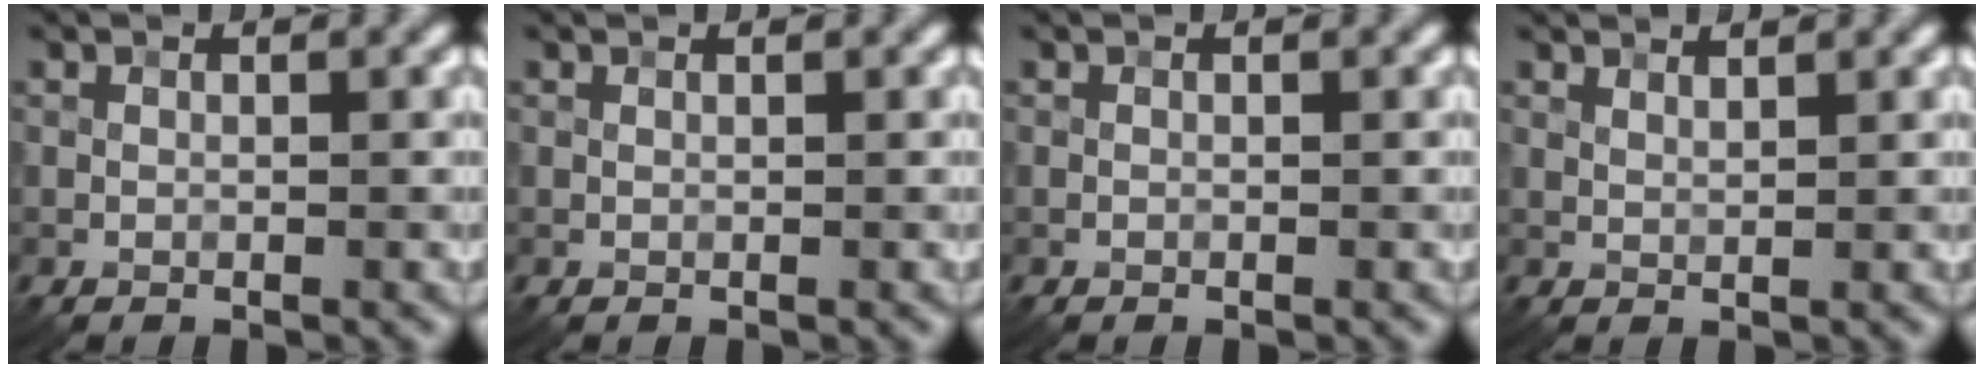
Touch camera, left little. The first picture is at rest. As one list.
[{"total": 0.0}, {"total": 0.0}, {"total": 1.7, "force": [1.5, 0.4, 0.8], "torque": [-0.011, 0.000, 0.018]}]